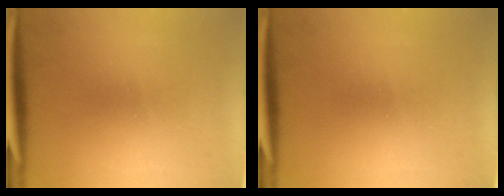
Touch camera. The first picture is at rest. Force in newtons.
{"total": 0.0}